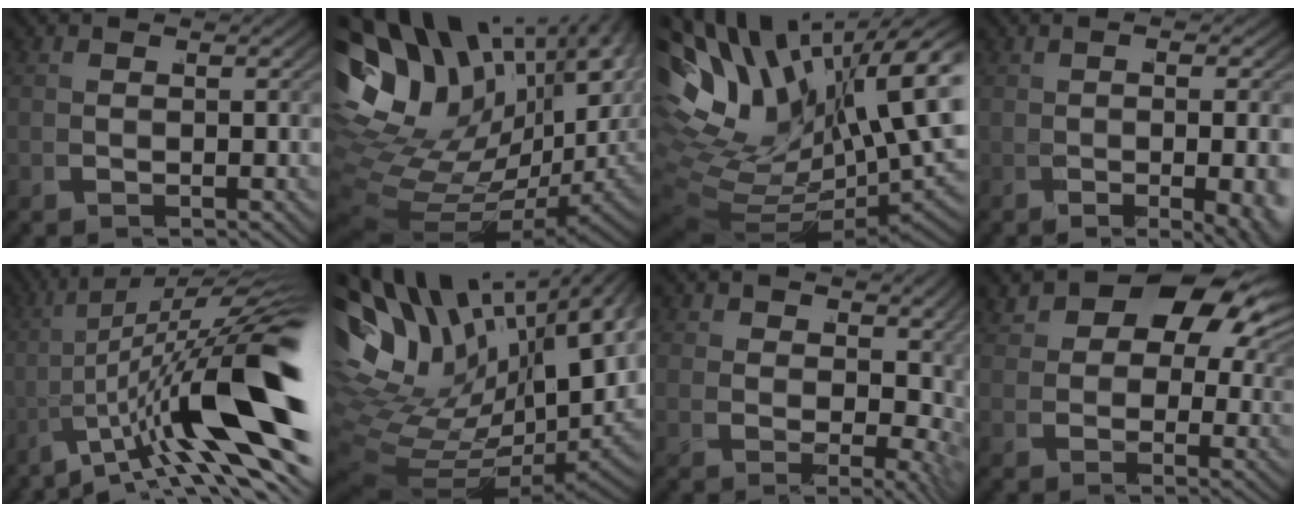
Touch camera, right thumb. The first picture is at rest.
{"total": 17.5, "force": [0.3, 11.5, 13.2], "torque": [-0.281, -0.033, 0.026]}
{"total": 16.5, "force": [1.3, 10.6, 12.6], "torque": [-0.249, -0.030, 0.036]}
{"total": 3.8, "force": [-1.2, 0.8, 3.5], "torque": [-0.066, -0.010, -0.014]}
{"total": 12.8, "force": [-0.8, 3.5, 12.3], "torque": [-0.176, 0.006, -0.019]}
{"total": 19.8, "force": [1.6, 13.3, 14.6], "torque": [-0.293, -0.022, 0.038]}
{"total": 5.3, "force": [1.9, 3.4, 3.6], "torque": [-0.060, -0.026, 0.046]}
{"total": 8.2, "force": [3.9, 4.4, 5.8], "torque": [-0.100, 0.001, 0.065]}